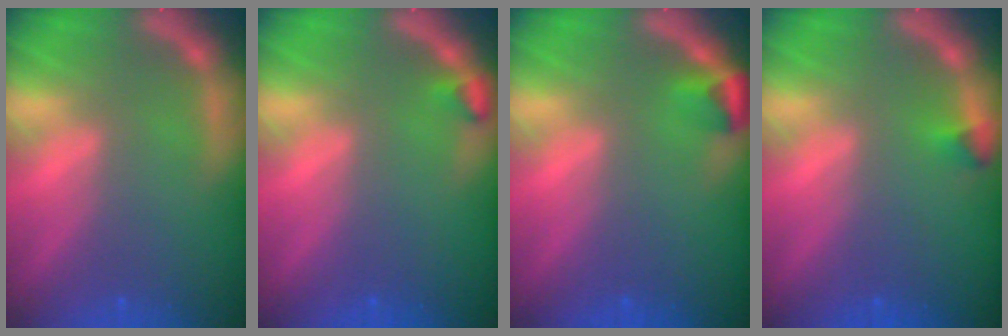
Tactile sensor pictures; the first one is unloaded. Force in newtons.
{"total": 0.9}
{"total": 1.9}
{"total": 0.9}